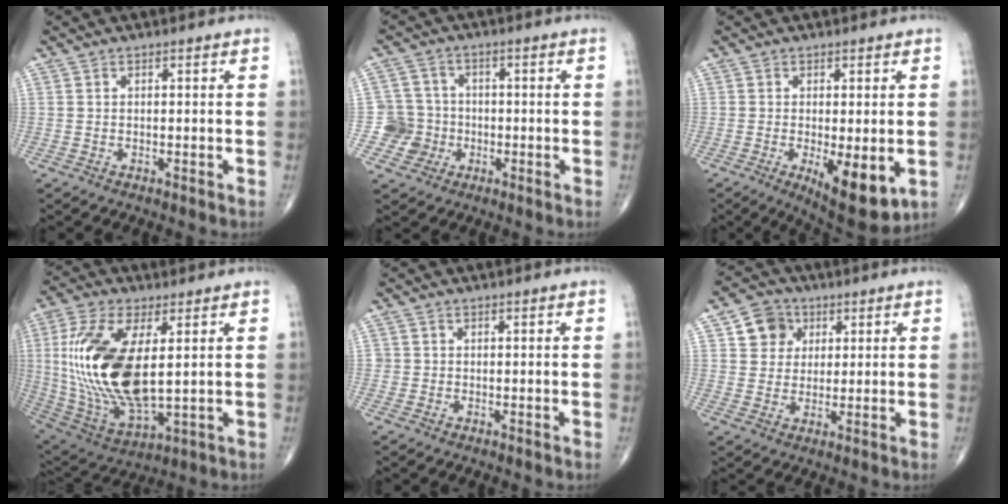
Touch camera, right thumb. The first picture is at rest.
{"total": 6.1, "force": [-1.8, 5.9, 0.0], "torque": [0.035, 0.015, -0.038]}
{"total": 10.0, "force": [-2.6, 3.6, 8.9], "torque": [-0.124, -0.023, -0.029]}
{"total": 22.1, "force": [2.6, 9.9, 19.6], "torque": [-0.411, -0.022, 0.058]}
{"total": 0.8, "force": [-0.1, 0.8, 0.0], "torque": [0.006, 0.005, -0.004]}
{"total": 6.9, "force": [2.5, 6.1, 2.0], "torque": [-0.002, -0.004, 0.039]}